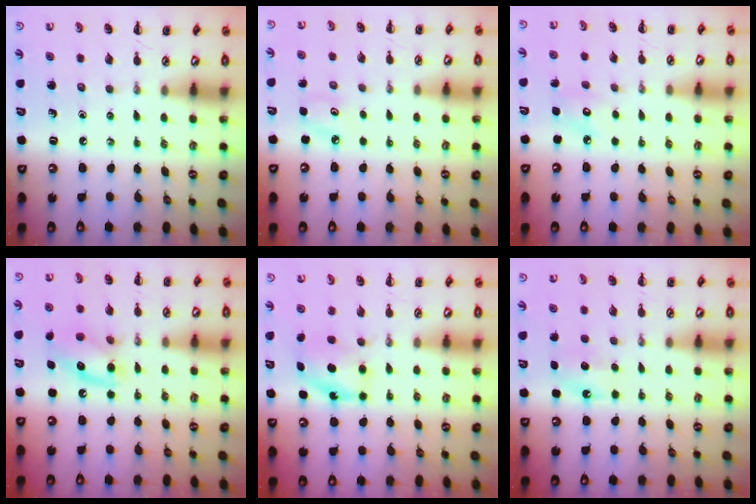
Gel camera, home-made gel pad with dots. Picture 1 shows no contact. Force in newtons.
{"total": 6.7, "press": 6.5, "slide": 1.8}
{"total": 4.0, "press": 3.9, "slide": 0.8}
{"total": 12.7, "press": 12.6, "slide": 1.4}
{"total": 6.0, "press": 5.7, "slide": 1.7}
{"total": 6.8, "press": 6.6, "slide": 1.8}